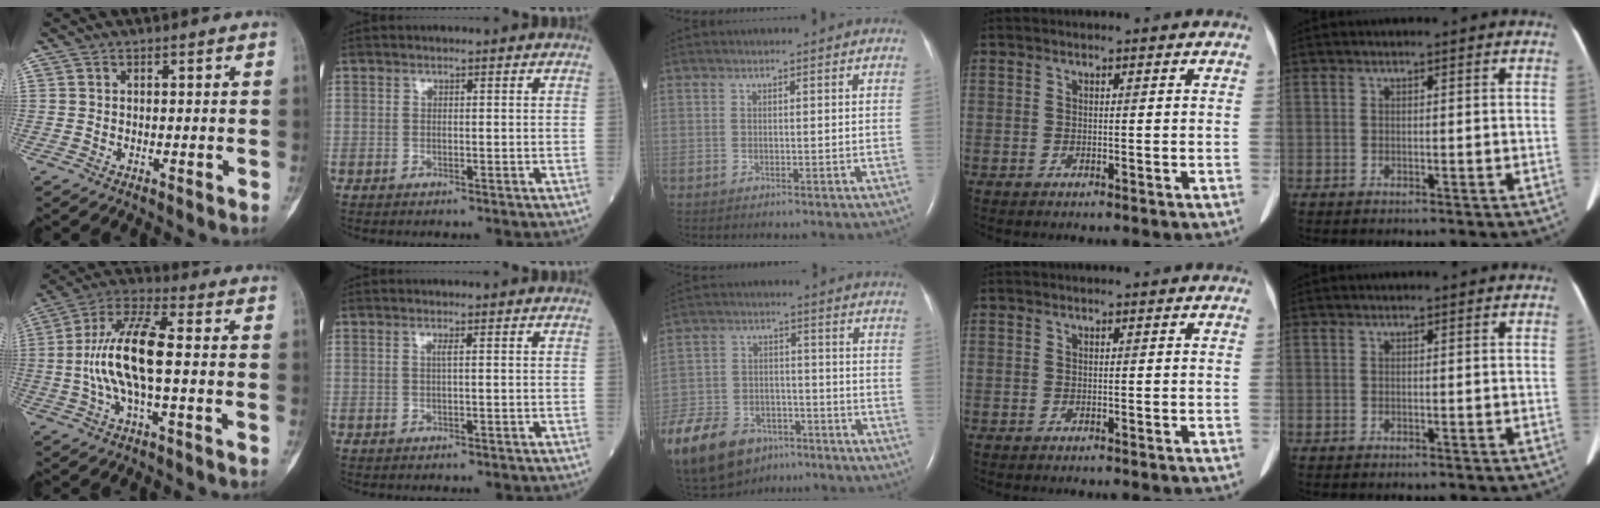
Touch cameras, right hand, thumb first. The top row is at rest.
{"thumb": {"total": 13.5, "force": [-0.9, 4.1, 12.8], "torque": [-0.272, 0.032, -0.019]}, "index": {"total": 0.7, "force": [0.1, -0.2, 0.6], "torque": [-0.015, 0.001, 0.002]}, "middle": {"total": 24.2, "force": [-15.4, 14.5, 11.7], "torque": [-0.330, -0.025, -0.248]}}